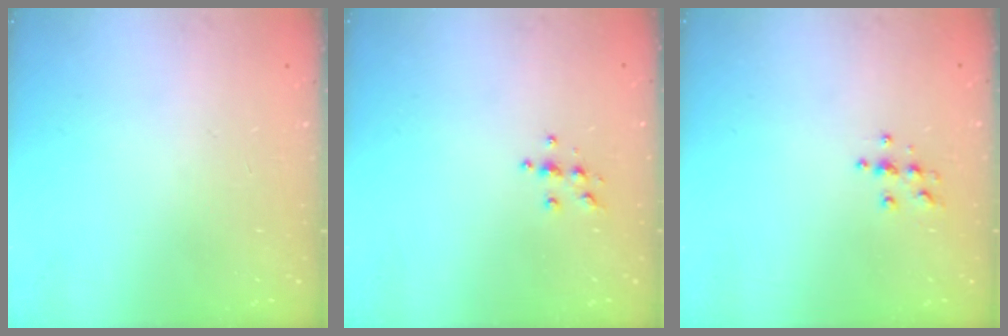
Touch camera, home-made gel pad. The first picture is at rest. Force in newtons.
{"total": 3.7, "press": 3.7, "slide": 0.4}
{"total": 3.9, "press": 3.8, "slide": 0.4}